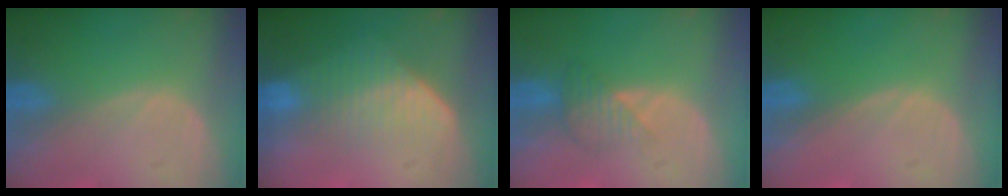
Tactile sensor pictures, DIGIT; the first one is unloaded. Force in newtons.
{"total": 7.3, "press": 6.2, "slide": 3.7}
{"total": 3.1, "press": 3.1, "slide": 0.5}
{"total": 0.0}